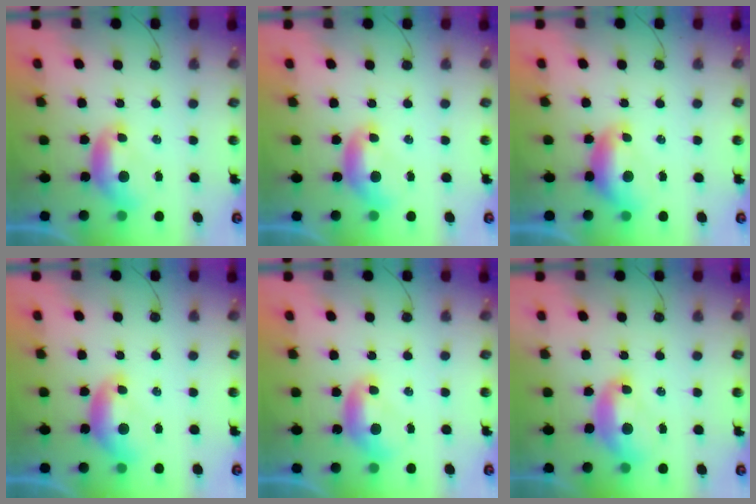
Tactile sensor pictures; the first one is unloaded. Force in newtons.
{"total": 0.0}
{"total": 0.0}
{"total": 0.6, "press": 0.5, "slide": 0.3}
{"total": 0.0}
{"total": 2.1, "press": 2.0, "slide": 0.7}